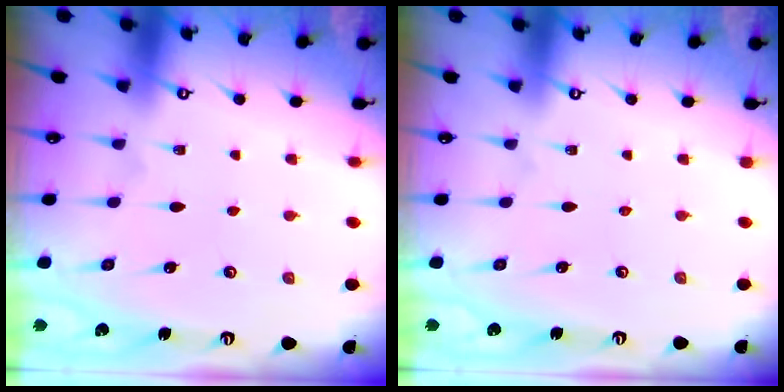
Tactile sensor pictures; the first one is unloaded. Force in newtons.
{"total": 0.0}